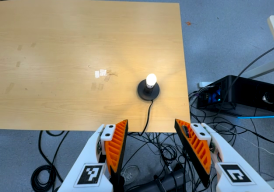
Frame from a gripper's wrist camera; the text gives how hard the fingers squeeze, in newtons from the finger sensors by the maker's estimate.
{"total": 0.0}